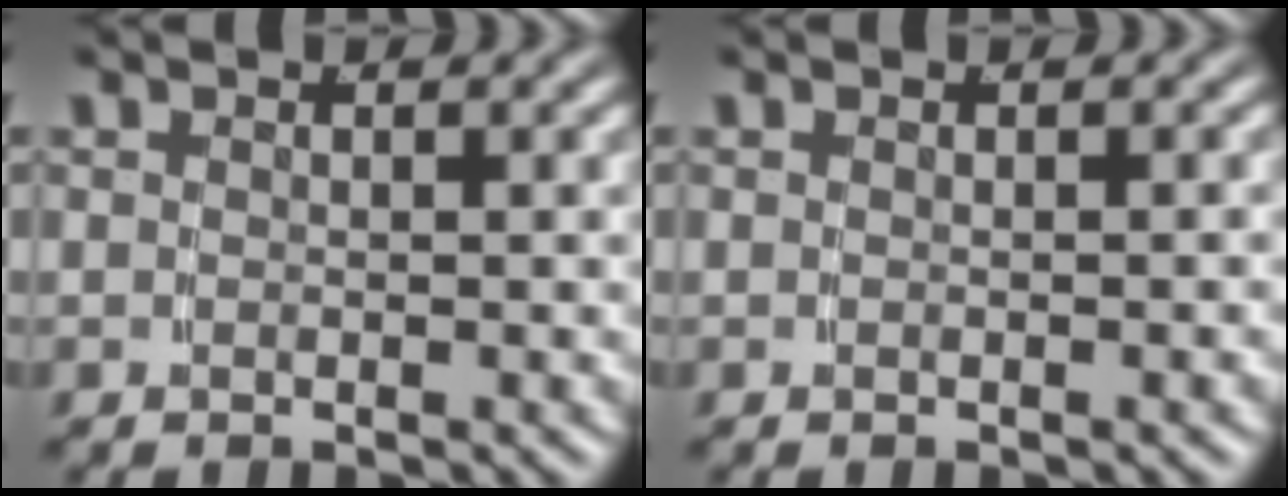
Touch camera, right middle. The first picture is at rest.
{"total": 0.0}